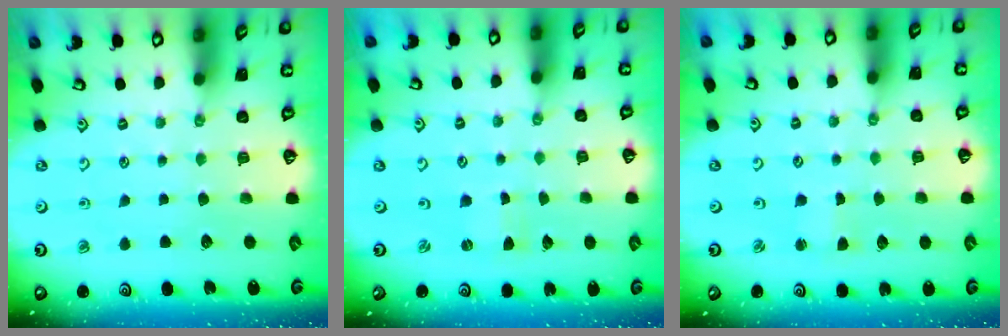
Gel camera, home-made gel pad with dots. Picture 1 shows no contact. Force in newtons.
{"total": 0.0}
{"total": 1.8, "press": 1.7, "slide": 0.3}